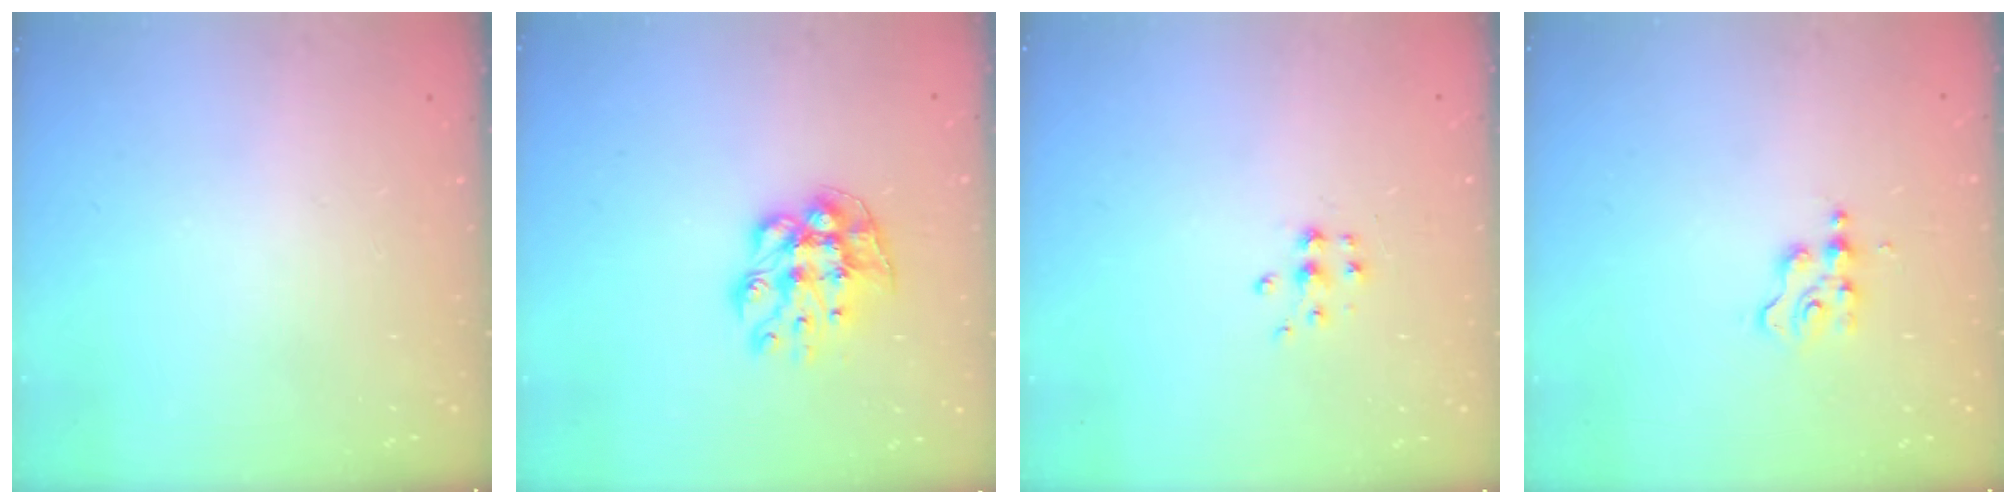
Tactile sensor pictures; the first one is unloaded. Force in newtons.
{"total": 9.7, "press": 9.7, "slide": 0.5}
{"total": 5.7, "press": 5.6, "slide": 0.4}
{"total": 2.6, "press": 2.6, "slide": 0.3}